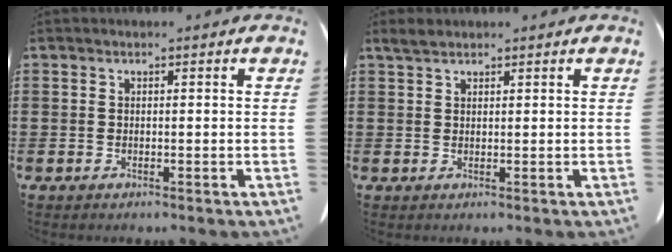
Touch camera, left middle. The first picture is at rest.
{"total": 1.9, "force": [1.5, 0.6, 0.9], "torque": [-0.023, 0.005, 0.028]}